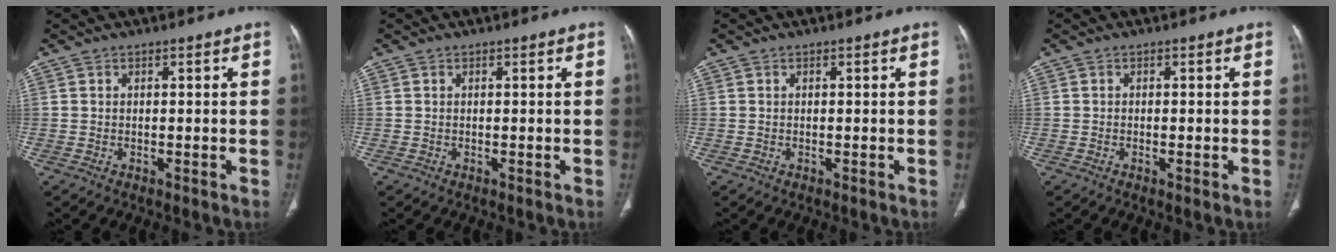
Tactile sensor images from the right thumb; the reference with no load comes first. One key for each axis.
{"total": 0.0}
{"total": 0.0}
{"total": 1.0, "fx": -0.3, "fy": 0.1, "fz": 0.9, "tx": -0.019, "ty": -0.003, "tz": -0.004}